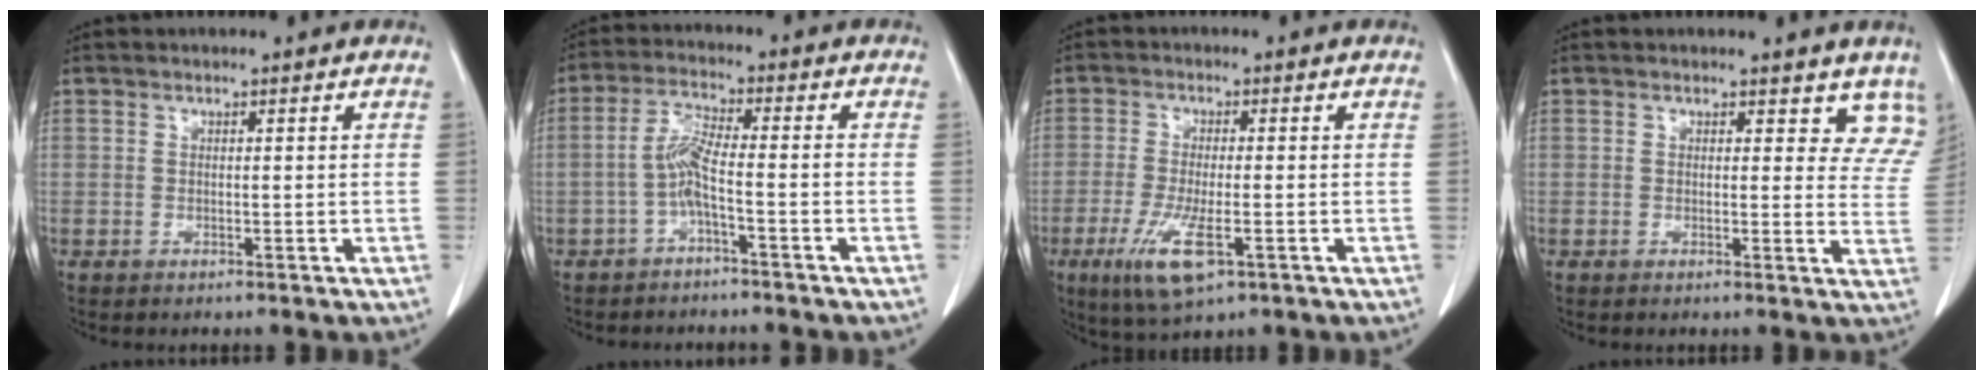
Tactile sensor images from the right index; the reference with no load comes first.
{"total": 4.6, "force": [-1.9, 0.0, 4.2], "torque": [-0.088, 0.010, -0.039]}
{"total": 8.1, "force": [-3.6, 1.8, 7.0], "torque": [-0.144, -0.022, -0.058]}
{"total": 6.8, "force": [5.8, 3.3, 1.6], "torque": [0.017, -0.016, 0.041]}